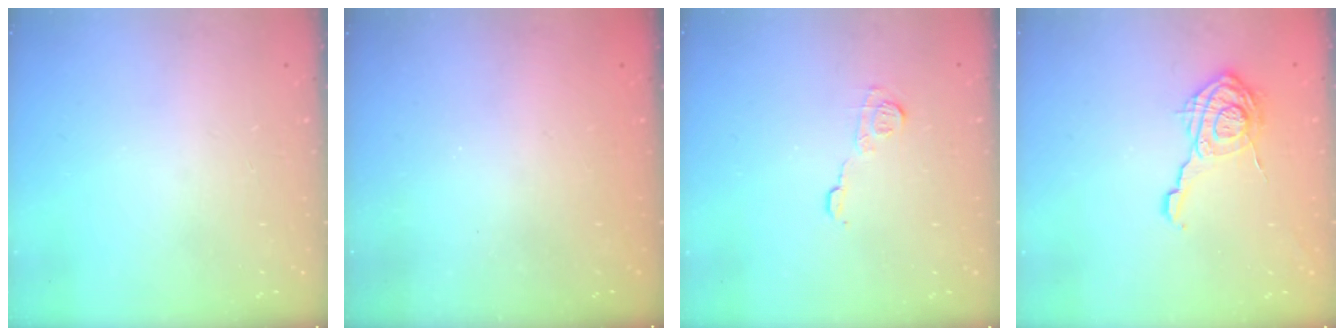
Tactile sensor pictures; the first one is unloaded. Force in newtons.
{"total": 2.2, "press": 2.1, "slide": 0.8}
{"total": 7.4, "press": 7.3, "slide": 0.6}
{"total": 14.5, "press": 14.5, "slide": 0.4}